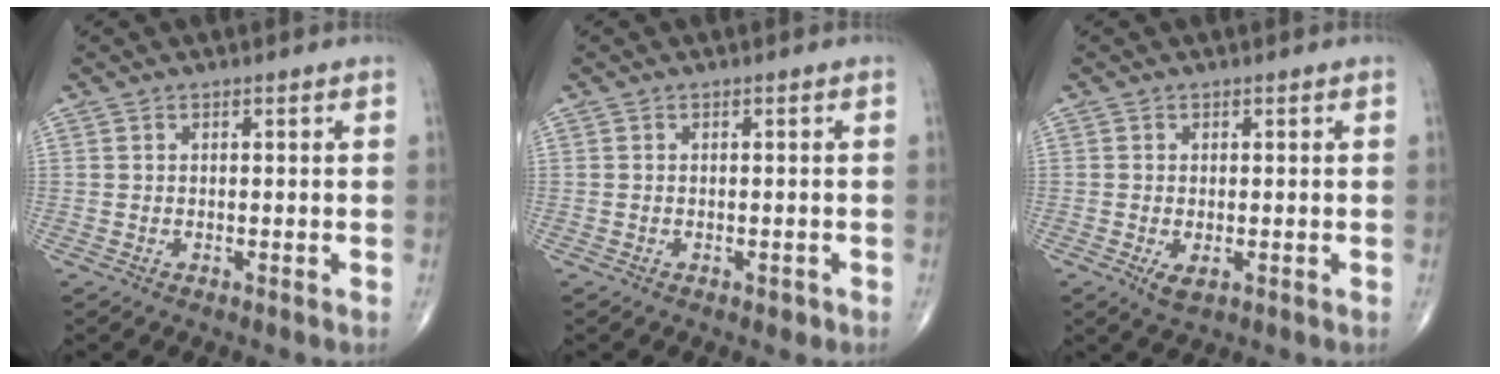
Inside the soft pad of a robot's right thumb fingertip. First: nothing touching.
{"total": 0.9, "force": [-0.5, 0.5, 0.5], "torque": [-0.005, 0.000, -0.006]}
{"total": 2.4, "force": [-0.7, 1.2, 2.0], "torque": [-0.039, -0.006, -0.010]}